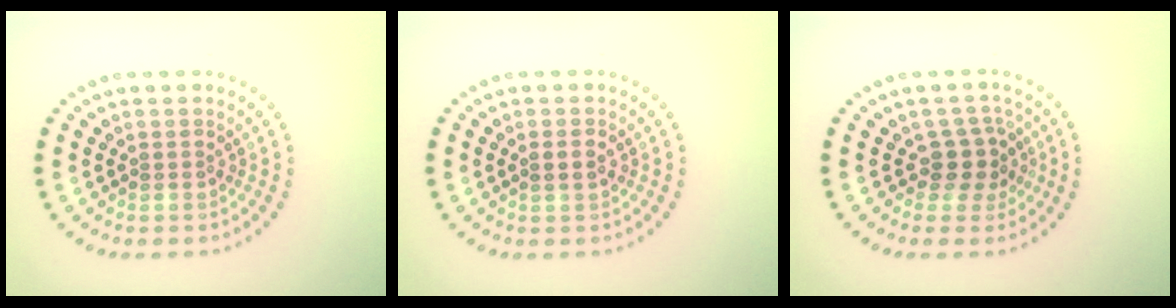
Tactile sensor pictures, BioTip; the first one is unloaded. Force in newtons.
{"total": 1.2, "press": 1.2, "slide": 0.3}
{"total": 2.6, "press": 2.0, "slide": 1.5}